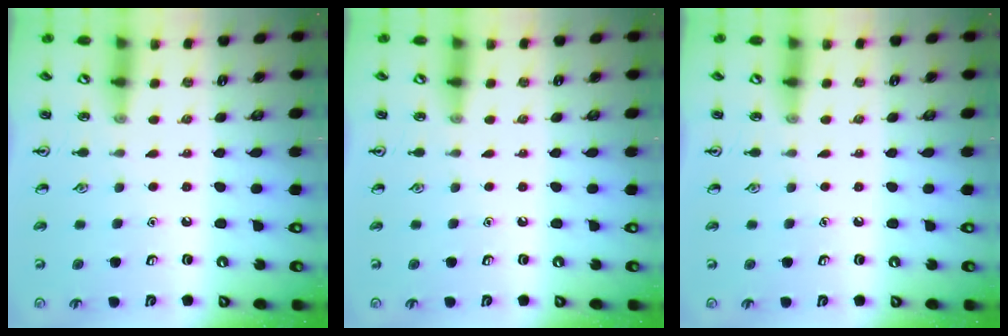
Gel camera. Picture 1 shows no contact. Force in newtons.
{"total": 0.0}
{"total": 0.0}